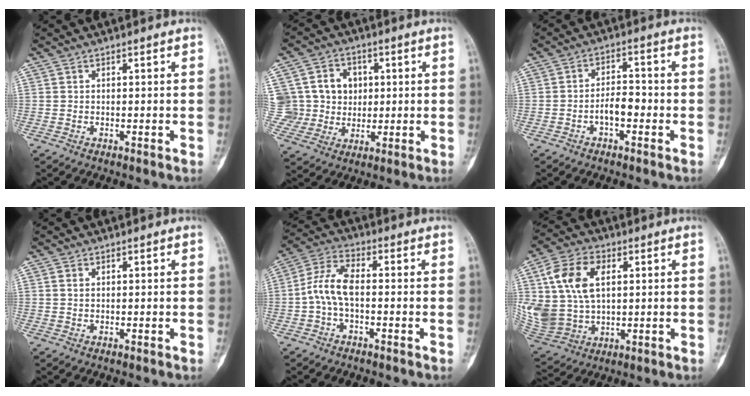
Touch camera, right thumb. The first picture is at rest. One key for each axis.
{"total": 12.3, "fx": 2.5, "fy": 11.4, "fz": 4.1, "tx": -0.044, "ty": 0.024, "tz": 0.058}
{"total": 4.6, "fx": -1.7, "fy": 2.4, "fz": 3.5, "tx": -0.050, "ty": 0.023, "tz": -0.034}
{"total": 0.8, "fx": 0.3, "fy": 0.5, "fz": 0.5, "tx": -0.012, "ty": 0.002, "tz": 0.006}
{"total": 7.4, "fx": -1.0, "fy": 3.5, "fz": 6.4, "tx": -0.138, "ty": 0.027, "tz": -0.028}
{"total": 17.9, "fx": 4.1, "fy": 12.3, "fz": 12.4, "tx": -0.259, "ty": -0.005, "tz": 0.088}